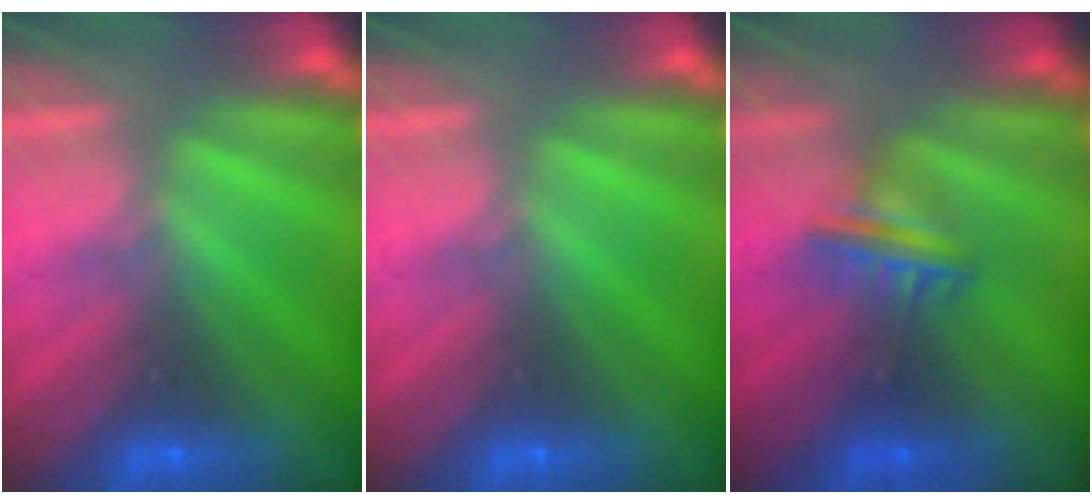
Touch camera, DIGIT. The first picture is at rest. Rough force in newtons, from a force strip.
{"total": 0.0}
{"total": 3.0}